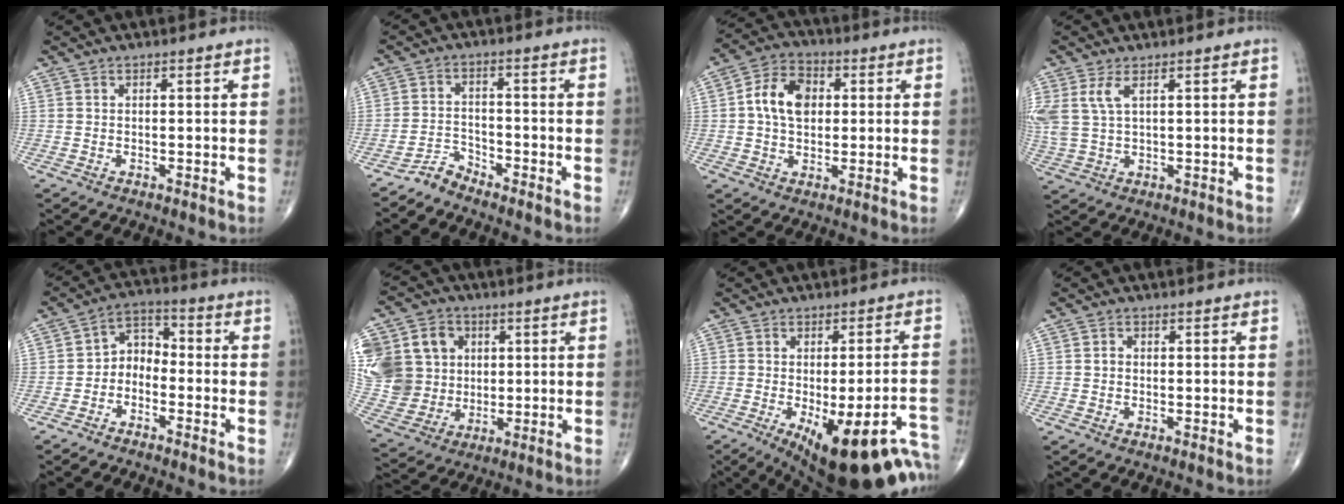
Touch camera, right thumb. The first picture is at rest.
{"total": 3.4, "force": [-3.3, 0.8, 0.0], "torque": [0.005, 0.020, -0.068]}
{"total": 9.6, "force": [1.2, 6.8, 6.7], "torque": [-0.105, 0.016, 0.014]}
{"total": 6.0, "force": [2.3, 2.6, 4.8], "torque": [-0.128, 0.004, 0.057]}
{"total": 6.0, "force": [-2.2, 4.5, 3.4], "torque": [-0.037, 0.037, -0.056]}
{"total": 24.7, "force": [4.8, 21.1, 12.0], "torque": [-0.285, 0.043, 0.109]}
{"total": 21.7, "force": [-12.1, 7.0, 16.5], "torque": [-0.157, 0.031, -0.147]}
{"total": 1.1, "force": [-0.1, 1.0, 0.5], "torque": [-0.005, 0.003, -0.003]}